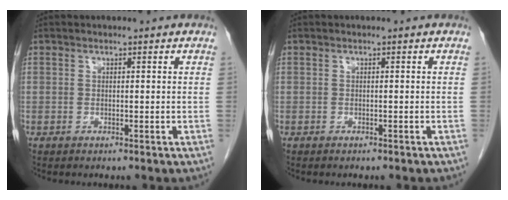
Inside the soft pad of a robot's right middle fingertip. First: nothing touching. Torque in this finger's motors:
{"motor_torque": [-0.49, -0.08, -0.01, 0.01]}